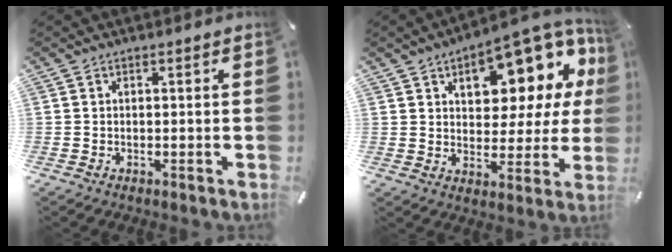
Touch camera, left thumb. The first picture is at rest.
{"total": 15.8, "force": [9.2, 8.2, 10.0], "torque": [-0.129, -0.065, 0.151]}